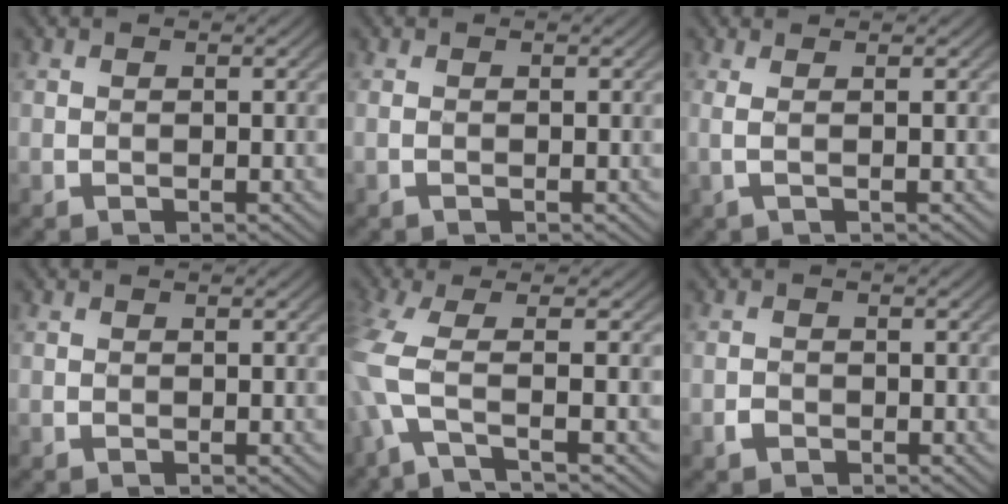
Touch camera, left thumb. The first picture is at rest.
{"total": 0.0}
{"total": 1.2, "force": [0.3, -0.6, 1.0], "torque": [-0.026, 0.002, 0.005]}
{"total": 0.0}
{"total": 5.7, "force": [-2.4, 0.1, 5.1], "torque": [-0.137, 0.008, -0.059]}
{"total": 1.3, "force": [-1.2, 0.6, -0.1], "torque": [-0.009, 0.001, -0.027]}